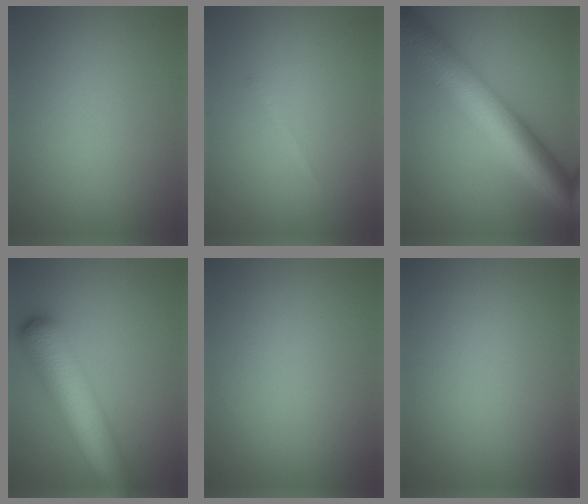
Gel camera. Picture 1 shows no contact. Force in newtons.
{"total": 0.6, "press": 0.6, "slide": 0.1}
{"total": 10.8, "press": 10.8, "slide": 0.0}
{"total": 9.5, "press": 9.4, "slide": 0.3}
{"total": 0.0}
{"total": 0.0}